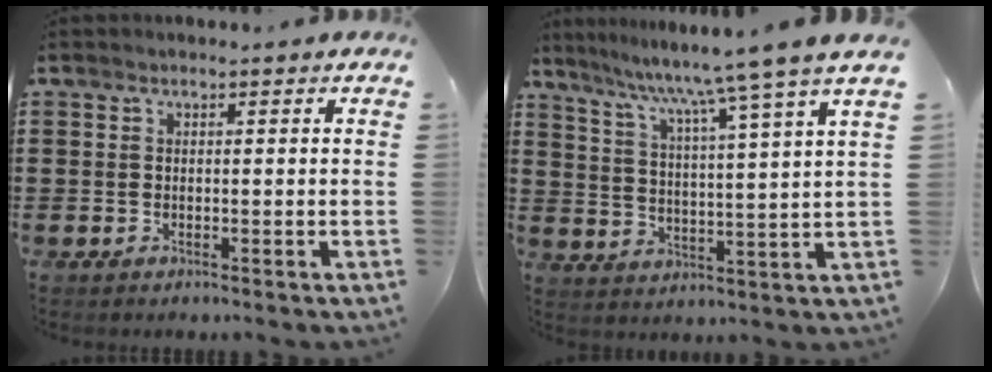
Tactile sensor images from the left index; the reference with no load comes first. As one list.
[{"total": 8.1, "force": [6.8, -1.9, 4.0], "torque": [-0.104, -0.045, 0.106]}]